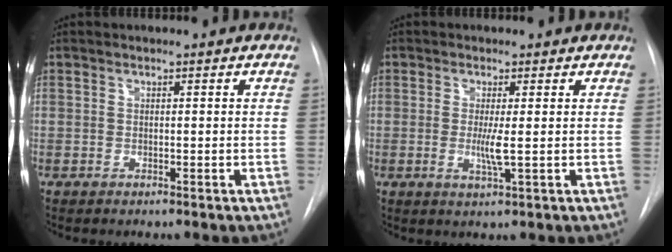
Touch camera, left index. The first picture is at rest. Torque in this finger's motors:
{"motor_torque": [0.49, -0.09, 0.06, 0.05]}